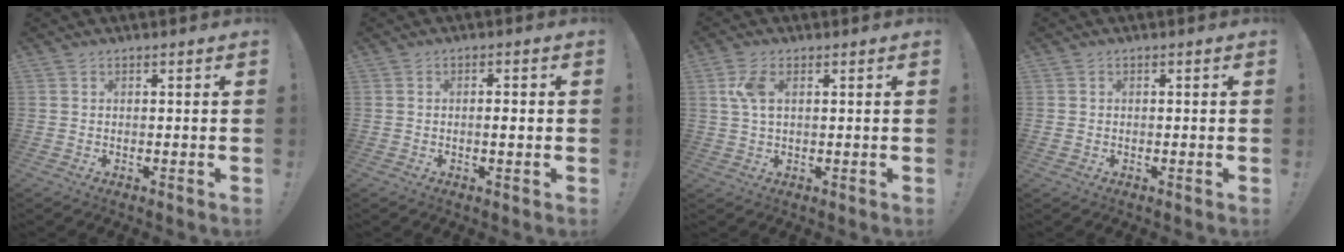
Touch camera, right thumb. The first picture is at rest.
{"total": 2.3, "force": [-0.3, 0.4, 2.2], "torque": [-0.024, -0.005, -0.011]}
{"total": 5.5, "force": [1.6, 2.6, 4.5], "torque": [-0.090, 0.002, 0.026]}
{"total": 0.8, "force": [-0.3, 0.8, 0.1], "torque": [-0.001, 0.001, -0.005]}